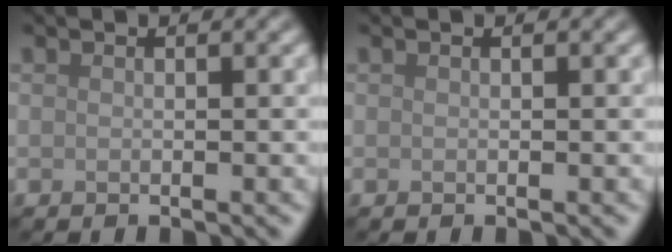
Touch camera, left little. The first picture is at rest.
{"total": 0.0}